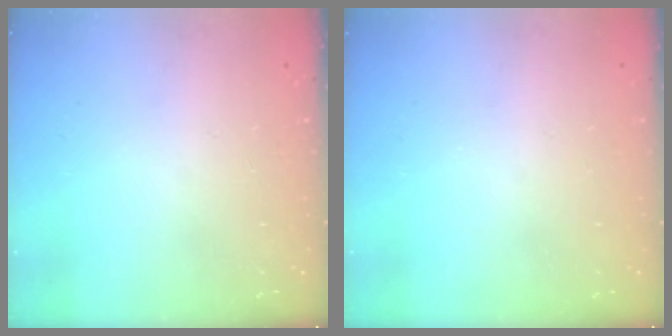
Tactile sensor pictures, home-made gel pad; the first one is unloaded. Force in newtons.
{"total": 0.0}